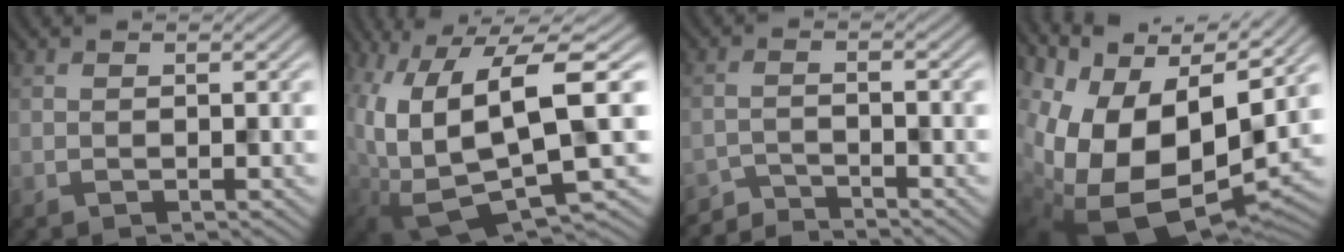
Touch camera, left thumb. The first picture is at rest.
{"total": 12.3, "force": [1.1, 4.3, 11.4], "torque": [-0.247, -0.014, 0.028]}
{"total": 2.7, "force": [-2.7, 0.1, 0.2], "torque": [0.002, 0.001, -0.059]}
{"total": 17.6, "force": [-1.2, 9.5, 14.8], "torque": [-0.299, -0.037, 0.004]}